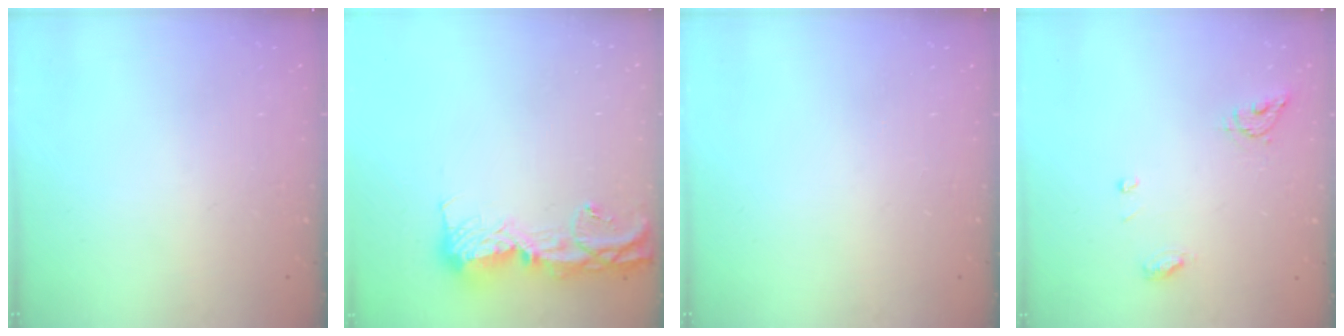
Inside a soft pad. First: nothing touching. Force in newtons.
{"total": 14.4, "press": 14.3, "slide": 1.5}
{"total": 0.0}
{"total": 6.2, "press": 6.2, "slide": 0.5}